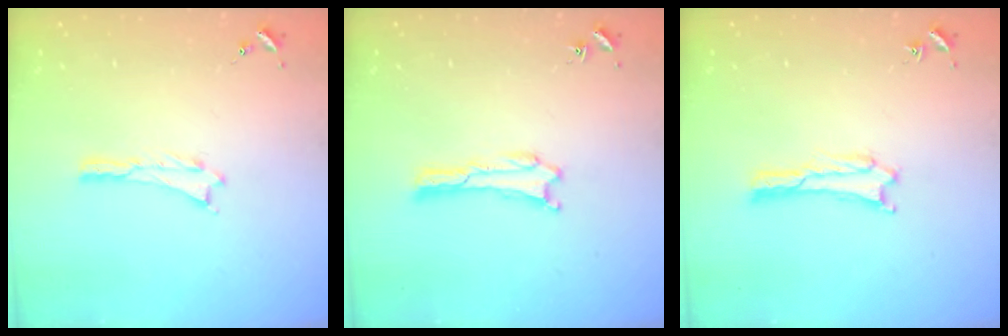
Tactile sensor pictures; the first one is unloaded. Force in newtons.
{"total": 0.0}
{"total": 1.7, "press": 1.7, "slide": 0.1}